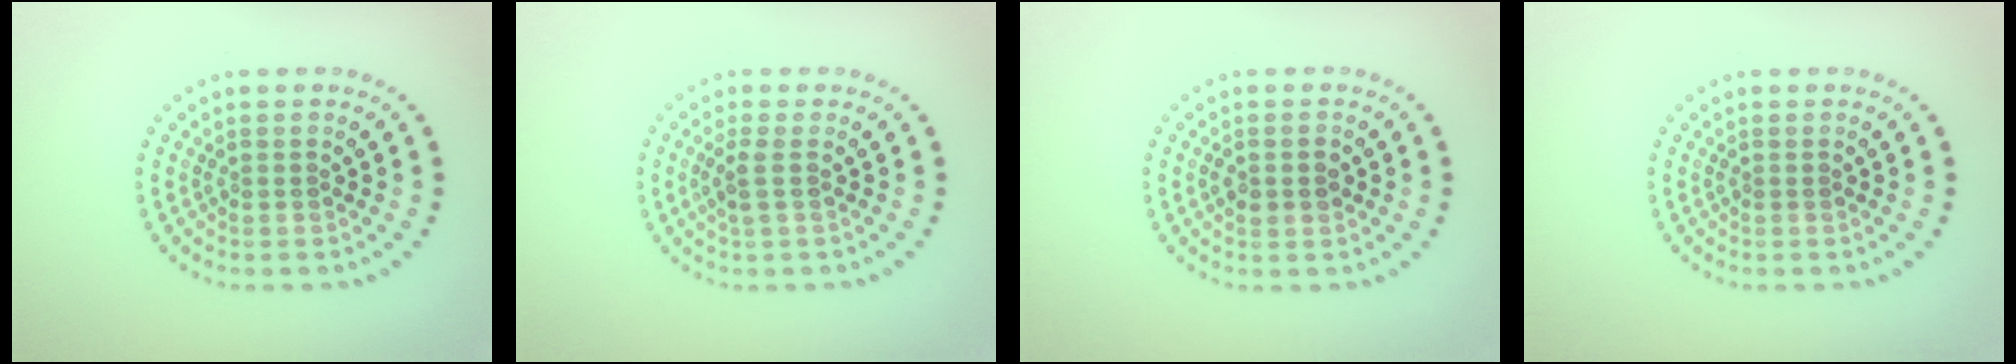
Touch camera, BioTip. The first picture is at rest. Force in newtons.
{"total": 1.3, "press": 1.2, "slide": 0.7}
{"total": 2.2, "press": 2.2, "slide": 0.1}
{"total": 0.0}